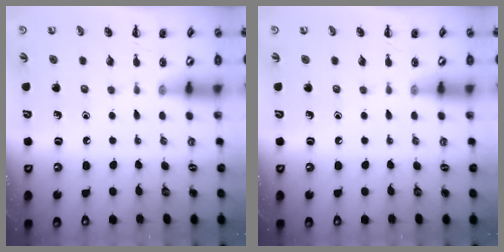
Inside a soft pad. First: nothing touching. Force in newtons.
{"total": 0.0}